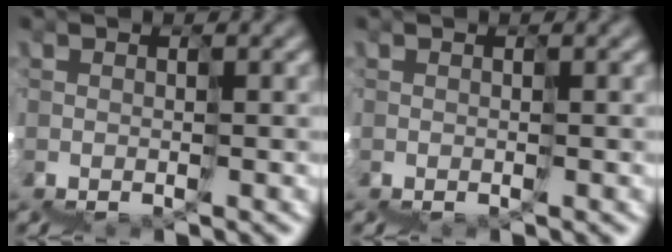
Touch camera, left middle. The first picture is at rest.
{"total": 0.0}